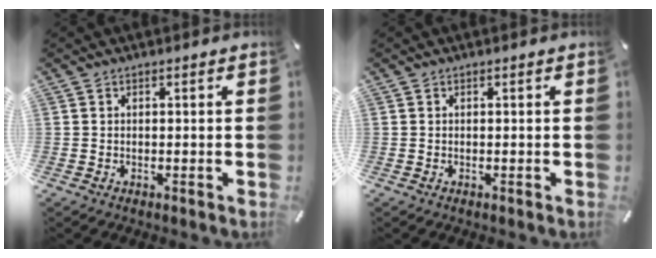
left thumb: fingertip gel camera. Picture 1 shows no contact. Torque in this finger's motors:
{"motor_torque": [0.00, 0.00, -0.01, -0.01, 0.00]}